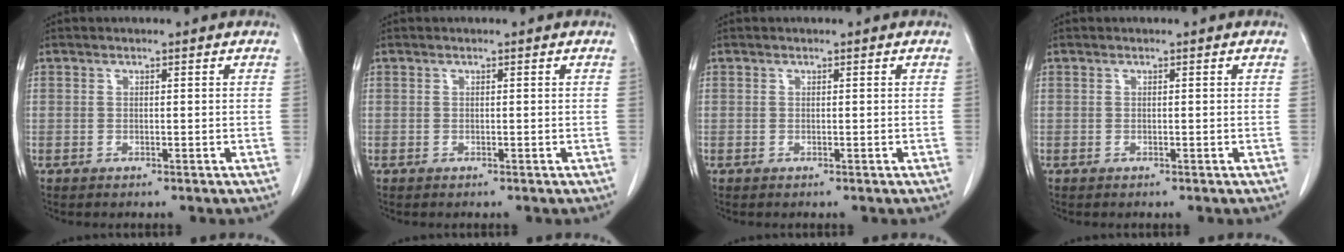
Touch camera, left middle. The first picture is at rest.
{"total": 0.0}
{"total": 0.0}
{"total": 0.0}